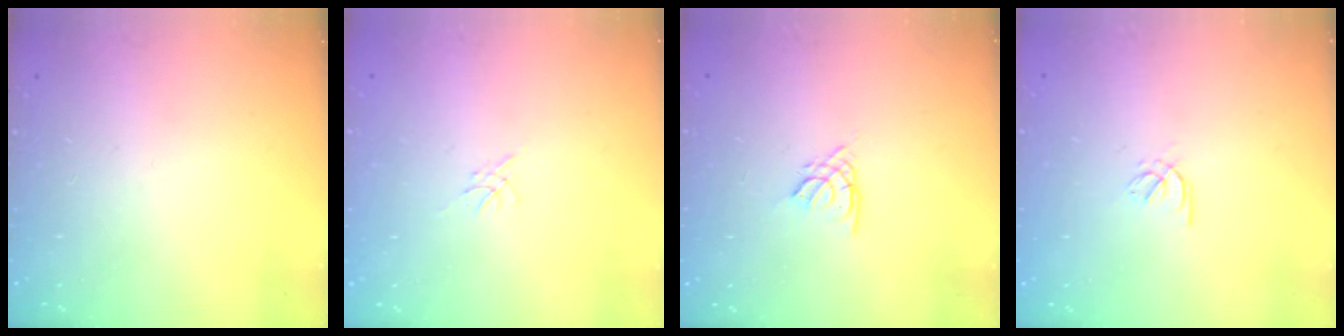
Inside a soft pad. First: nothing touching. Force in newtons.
{"total": 0.0}
{"total": 1.9, "press": 1.8, "slide": 0.5}
{"total": 2.0, "press": 1.9, "slide": 0.6}